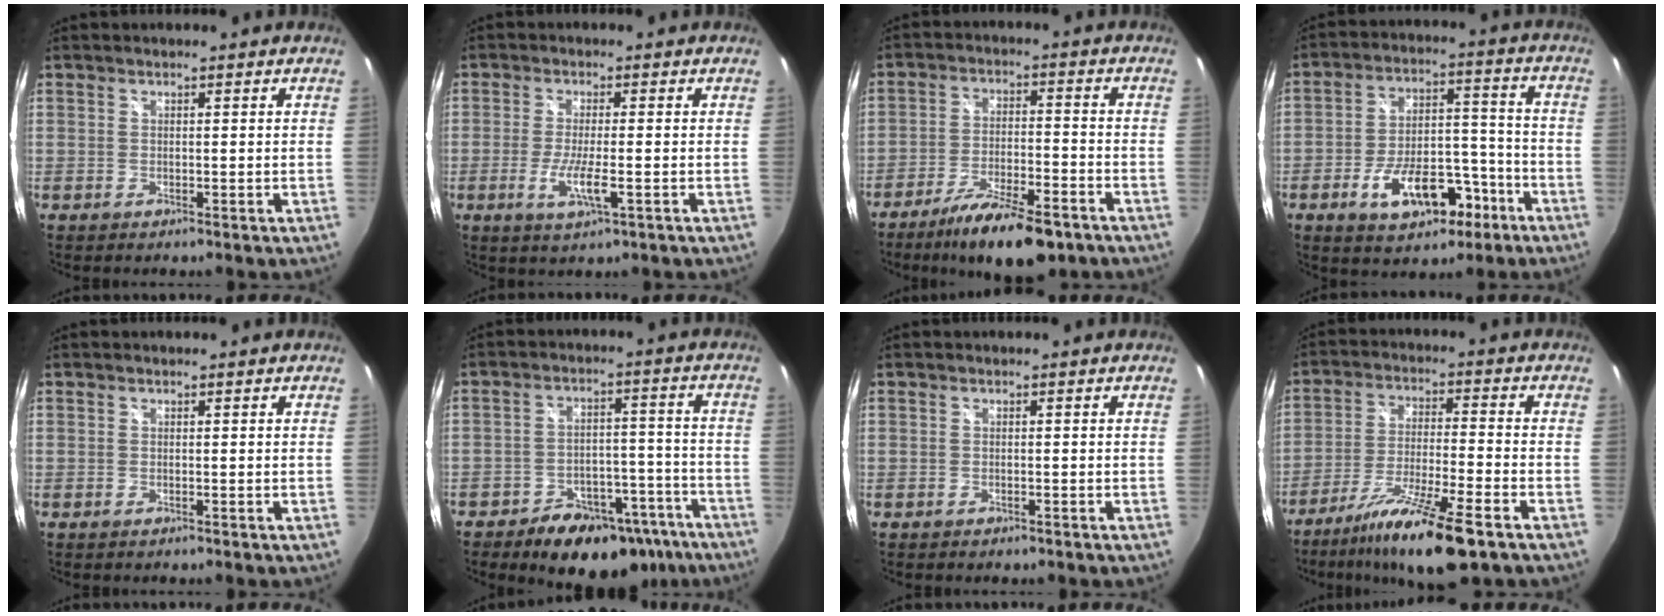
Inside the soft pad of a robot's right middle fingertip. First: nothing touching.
{"total": 5.6, "force": [-1.9, 0.8, 5.2], "torque": [-0.106, -0.013, -0.036]}
{"total": 13.9, "force": [-10.1, 3.8, 8.7], "torque": [-0.166, -0.021, -0.163]}
{"total": 13.5, "force": [-7.1, 7.1, 9.1], "torque": [-0.161, 0.029, -0.096]}
{"total": 0.0}
{"total": 18.0, "force": [-12.8, 10.0, 7.7], "torque": [-0.127, 0.035, -0.151]}
{"total": 0.6, "force": [-0.5, 0.4, 0.1], "torque": [-0.005, -0.001, -0.008]}
{"total": 14.3, "force": [-10.0, 0.9, 10.2], "torque": [-0.200, -0.029, -0.174]}